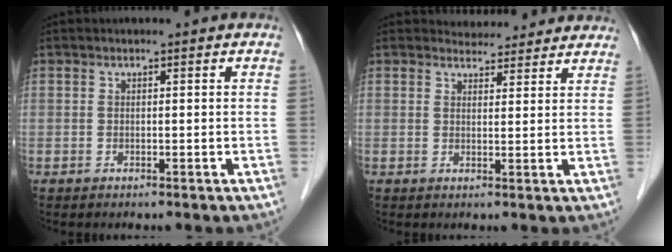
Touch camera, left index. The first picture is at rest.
{"total": 5.6, "force": [5.3, 1.7, 0.4], "torque": [0.002, 0.010, 0.058]}